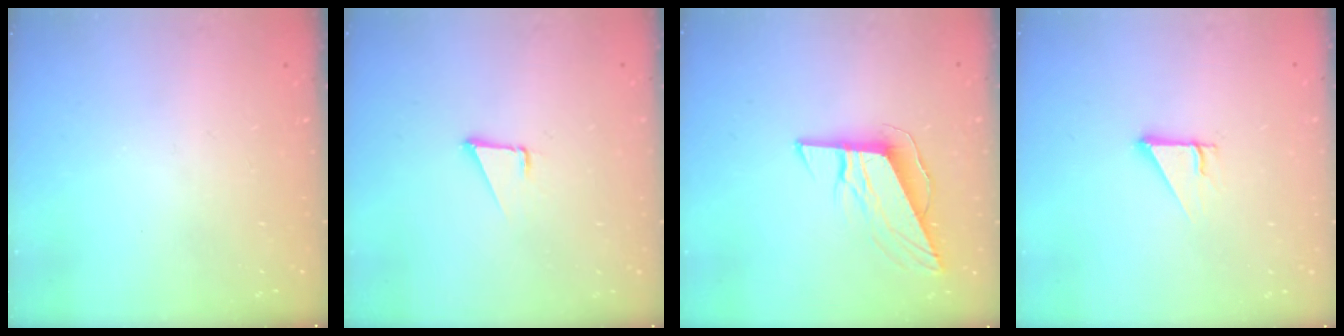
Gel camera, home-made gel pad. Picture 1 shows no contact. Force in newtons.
{"total": 1.7, "press": 1.7, "slide": 0.1}
{"total": 9.7, "press": 9.4, "slide": 2.3}
{"total": 2.5, "press": 2.5, "slide": 0.2}